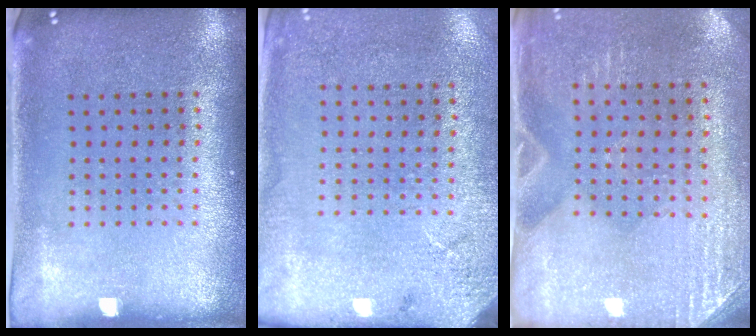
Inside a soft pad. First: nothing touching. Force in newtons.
{"total": 2.7, "press": 2.2, "slide": 1.5}
{"total": 2.8, "press": 2.6, "slide": 1.2}